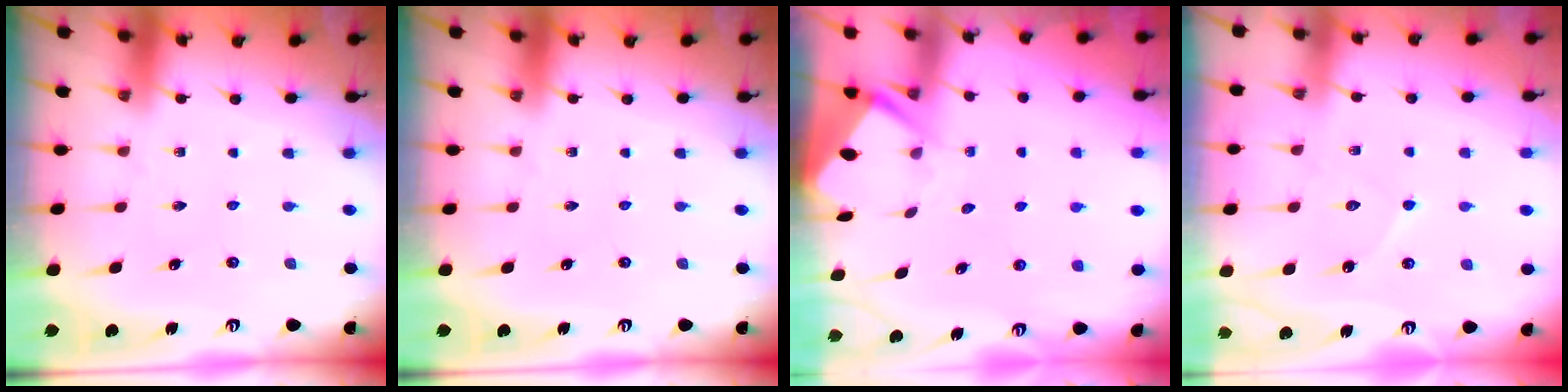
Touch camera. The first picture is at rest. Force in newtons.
{"total": 0.0}
{"total": 3.3, "press": 3.3, "slide": 0.3}
{"total": 6.8, "press": 6.8, "slide": 0.6}